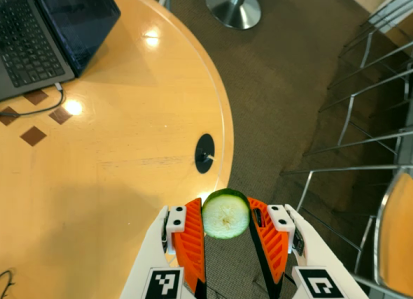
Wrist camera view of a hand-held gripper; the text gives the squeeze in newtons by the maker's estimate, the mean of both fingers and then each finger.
{"total": 8.9, "left": 8.9, "right": 8.9}